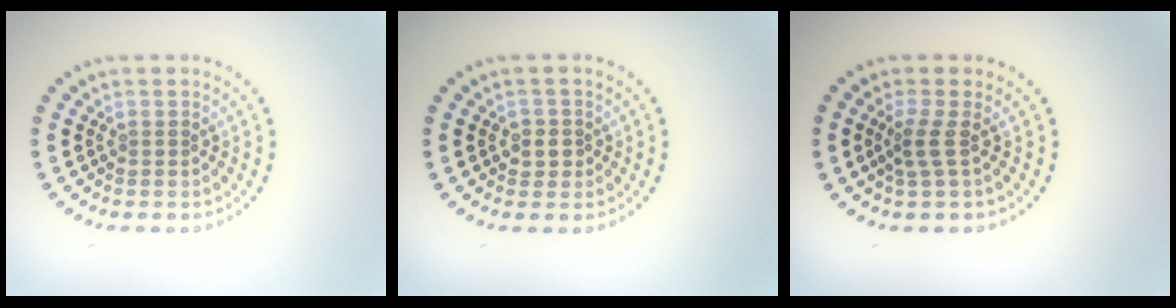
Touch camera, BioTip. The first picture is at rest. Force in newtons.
{"total": 1.5, "press": 1.4, "slide": 0.6}
{"total": 1.9, "press": 1.2, "slide": 1.4}